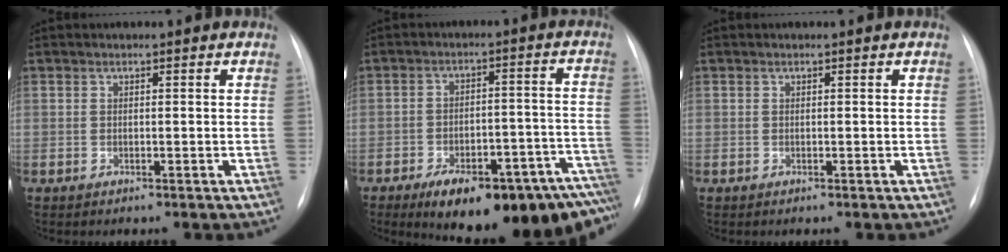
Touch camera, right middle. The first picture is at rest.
{"total": 20.9, "force": [-15.4, 6.0, 12.8], "torque": [-0.103, 0.033, -0.203]}
{"total": 0.0}